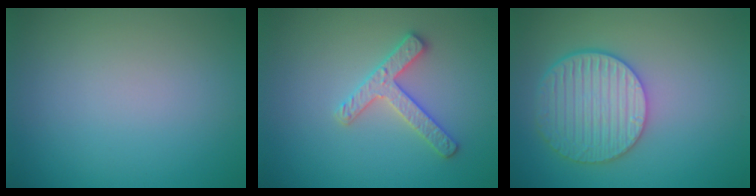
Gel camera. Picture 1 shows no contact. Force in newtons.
{"total": 2.7, "press": 2.7, "slide": 0.3}
{"total": 5.5, "press": 4.9, "slide": 2.5}